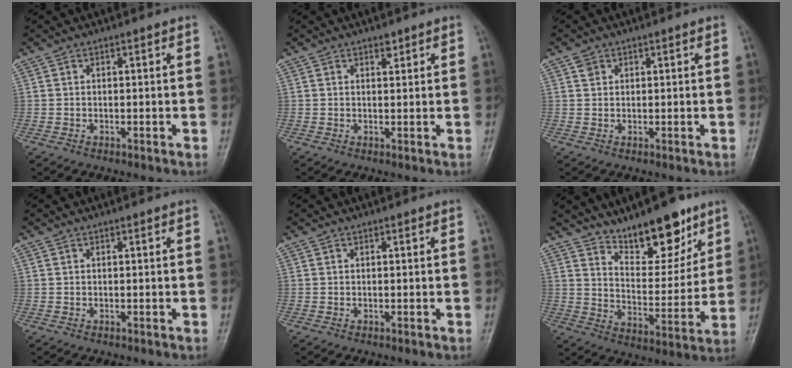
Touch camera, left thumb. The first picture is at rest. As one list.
[{"total": 1.2, "force": [0.9, 0.5, 0.6], "torque": [-0.004, -0.006, 0.012]}, {"total": 1.4, "force": [0.7, 1.1, 0.4], "torque": [0.001, -0.001, 0.011]}, {"total": 0.0}, {"total": 0.0}, {"total": 13.9, "force": [10.1, 5.5, 7.8], "torque": [-0.077, -0.075, 0.171]}]